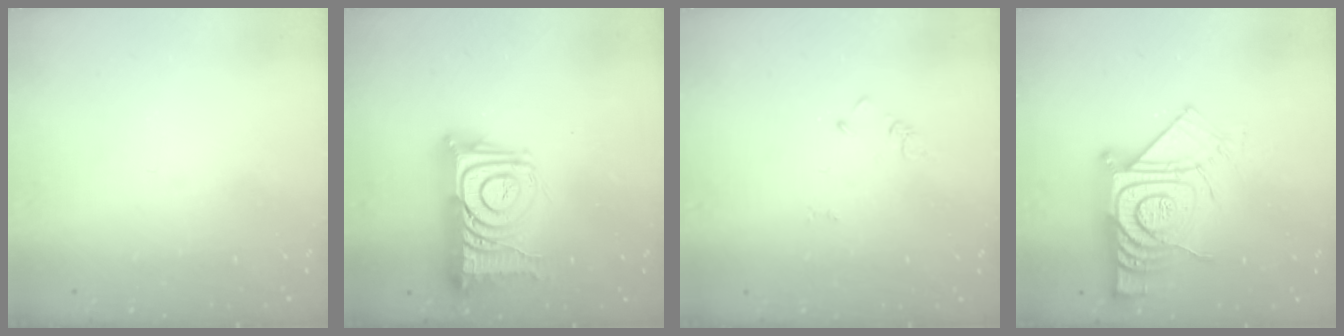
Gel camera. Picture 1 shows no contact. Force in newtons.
{"total": 17.8, "press": 17.8, "slide": 1.3}
{"total": 2.4, "press": 2.4, "slide": 0.3}
{"total": 17.4, "press": 17.3, "slide": 1.2}